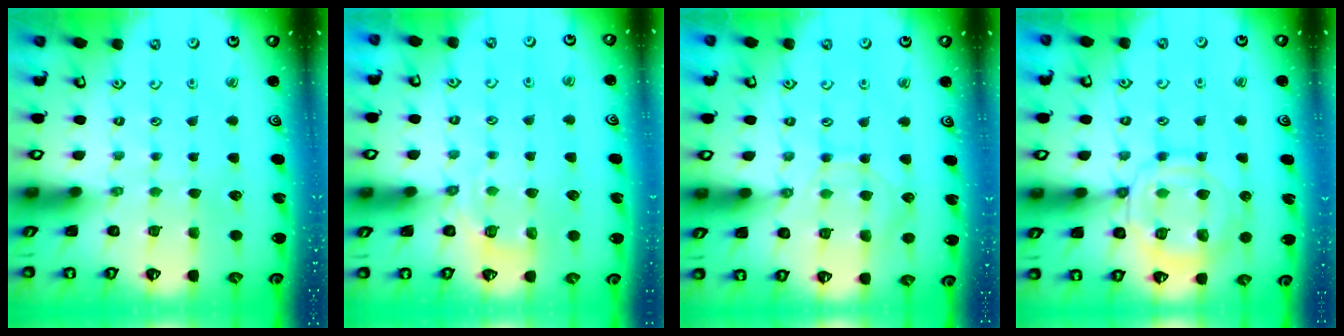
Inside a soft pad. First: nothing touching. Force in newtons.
{"total": 4.6, "press": 4.3, "slide": 1.6}
{"total": 8.7, "press": 8.6, "slide": 0.9}
{"total": 11.8, "press": 11.7, "slide": 1.2}